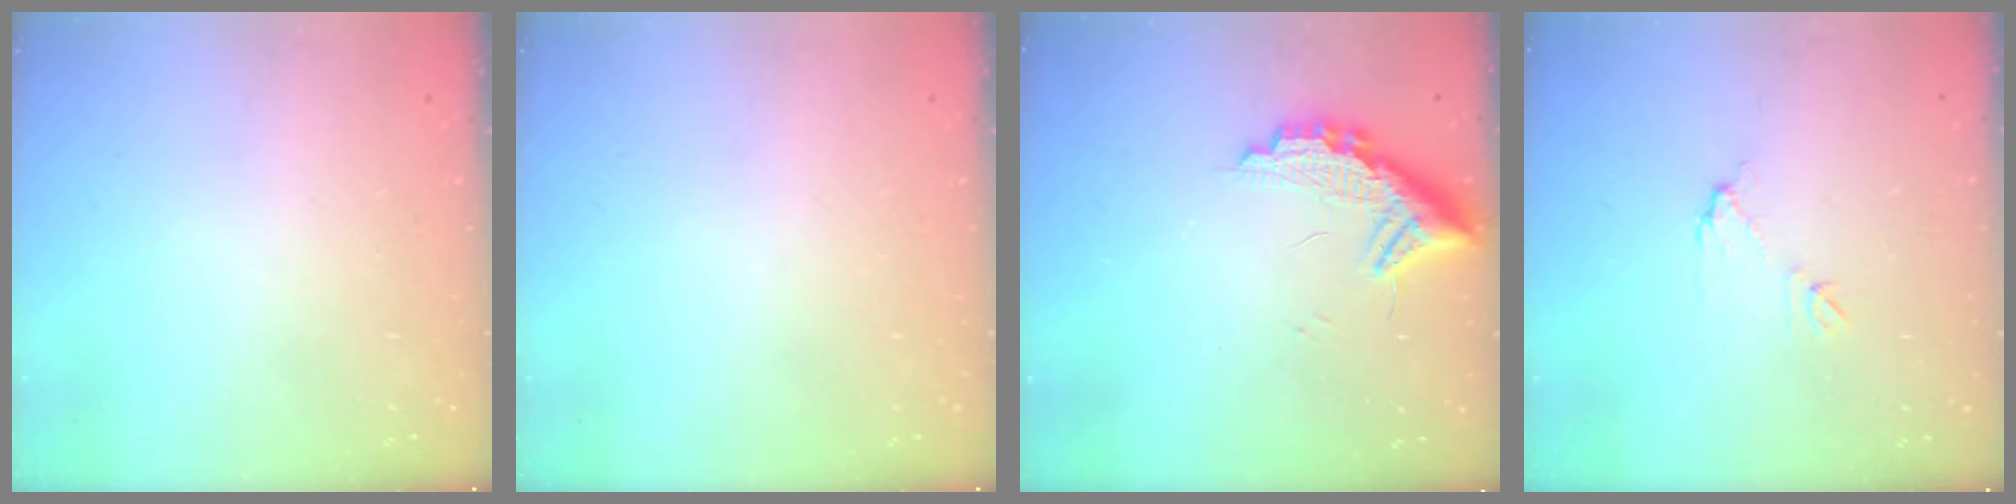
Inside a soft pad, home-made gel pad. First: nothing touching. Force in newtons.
{"total": 0.0}
{"total": 10.9, "press": 10.8, "slide": 0.9}
{"total": 5.3, "press": 5.3, "slide": 0.3}